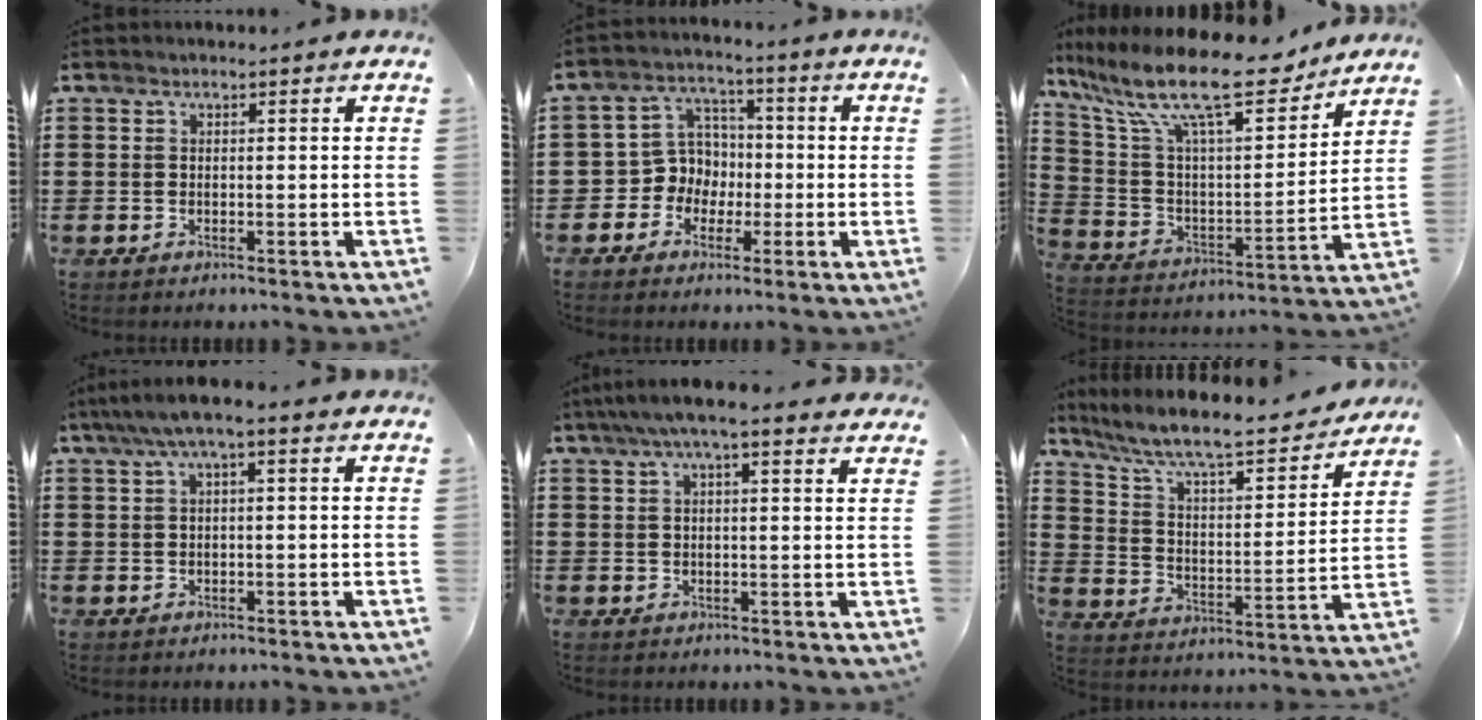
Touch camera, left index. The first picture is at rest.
{"total": 6.4, "force": [-1.1, 6.2, 1.2], "torque": [-0.057, 0.004, -0.023]}
{"total": 16.2, "force": [12.4, 2.7, 10.0], "torque": [-0.234, -0.077, 0.208]}
{"total": 2.7, "force": [0.3, 0.4, 2.7], "torque": [-0.054, 0.000, -0.001]}
{"total": 4.9, "force": [3.5, 0.7, 3.3], "torque": [-0.073, 0.001, 0.062]}
{"total": 8.0, "force": [6.7, 0.6, 4.2], "torque": [-0.108, -0.049, 0.108]}